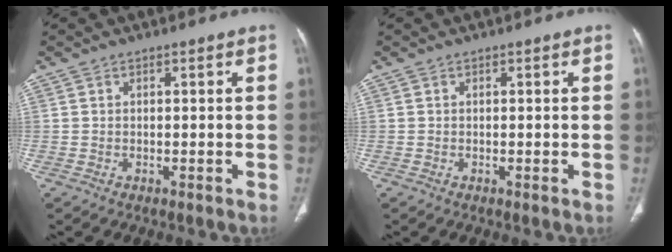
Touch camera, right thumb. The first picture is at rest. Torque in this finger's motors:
{"motor_torque": [0.30, -0.21, 0.12, -0.24, 0.00]}